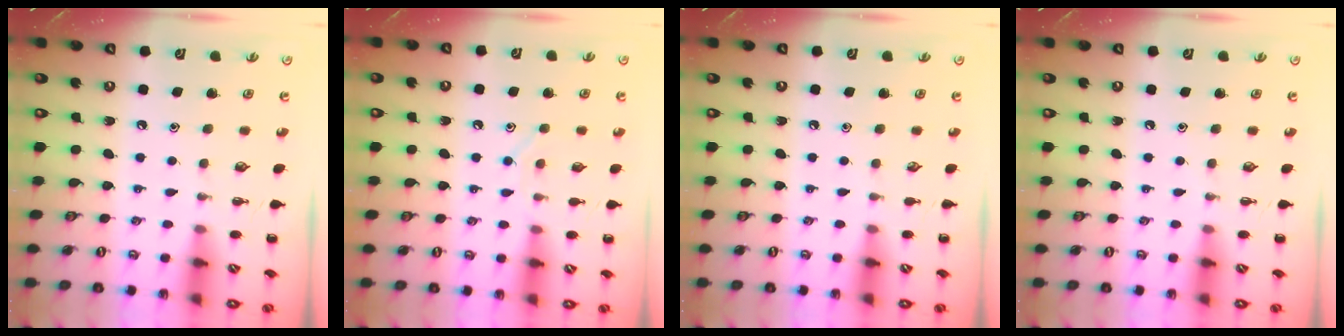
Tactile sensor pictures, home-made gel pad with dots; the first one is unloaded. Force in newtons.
{"total": 6.7, "press": 6.6, "slide": 1.1}
{"total": 0.0}
{"total": 0.0}